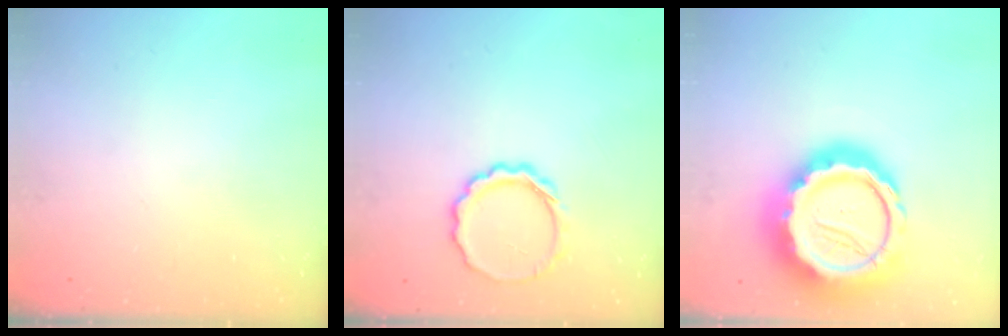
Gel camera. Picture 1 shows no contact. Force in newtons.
{"total": 9.0, "press": 8.8, "slide": 1.9}
{"total": 27.7, "press": 27.3, "slide": 4.7}